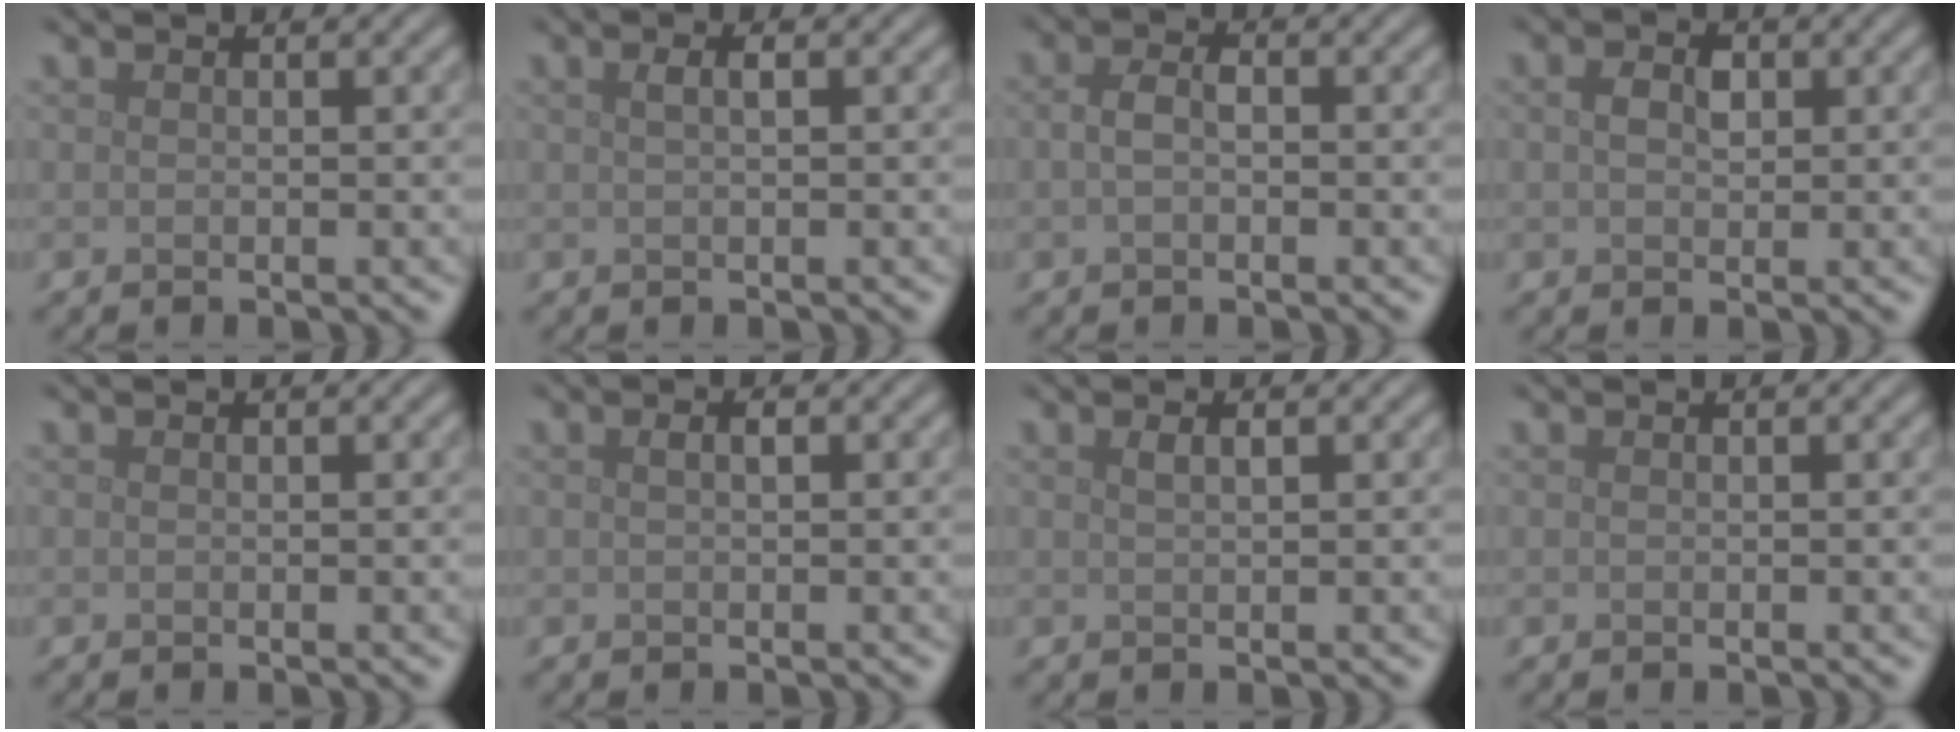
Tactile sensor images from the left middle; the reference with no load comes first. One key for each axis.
{"total": 1.2, "fx": 0.3, "fy": 0.3, "fz": 1.1, "tx": -0.020, "ty": 0.005, "tz": 0.005}
{"total": 1.9, "fx": -0.1, "fy": 1.1, "fz": 1.6, "tx": -0.034, "ty": 0.005, "tz": -0.005}
{"total": 2.0, "fx": 0.4, "fy": 1.3, "fz": 1.5, "tx": -0.031, "ty": 0.002, "tz": 0.006}
{"total": 0.0}
{"total": 0.8, "fx": 0.2, "fy": 0.3, "fz": 0.8, "tx": -0.014, "ty": 0.003, "tz": 0.004}
{"total": 1.0, "fx": 0.5, "fy": 0.3, "fz": 0.8, "tx": -0.017, "ty": 0.002, "tz": 0.009}
{"total": 0.0}